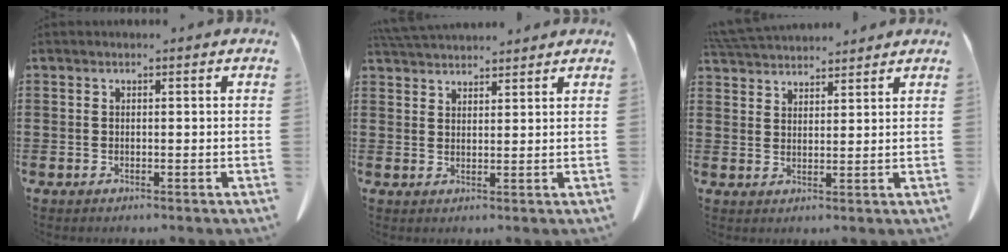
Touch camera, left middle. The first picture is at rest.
{"total": 3.9, "force": [3.8, 0.5, 0.7], "torque": [-0.024, -0.007, 0.073]}
{"total": 4.6, "force": [4.6, 0.5, 0.7], "torque": [-0.026, -0.013, 0.087]}